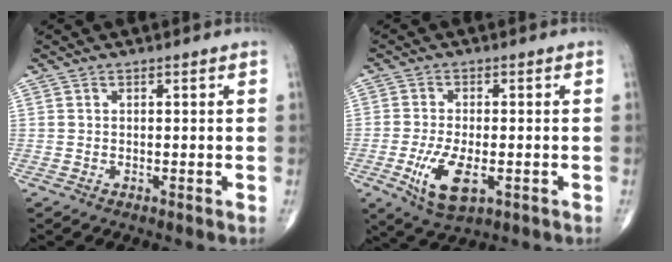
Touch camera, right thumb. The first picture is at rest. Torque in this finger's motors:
{"motor_torque": [0.20, 0.33, 0.33, 0.11, 0.26]}